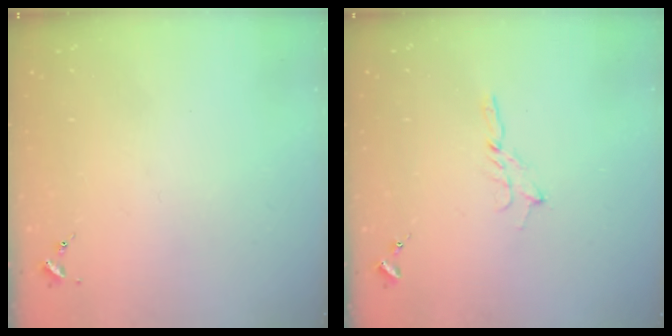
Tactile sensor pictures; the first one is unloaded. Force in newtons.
{"total": 2.7, "press": 2.7, "slide": 0.3}